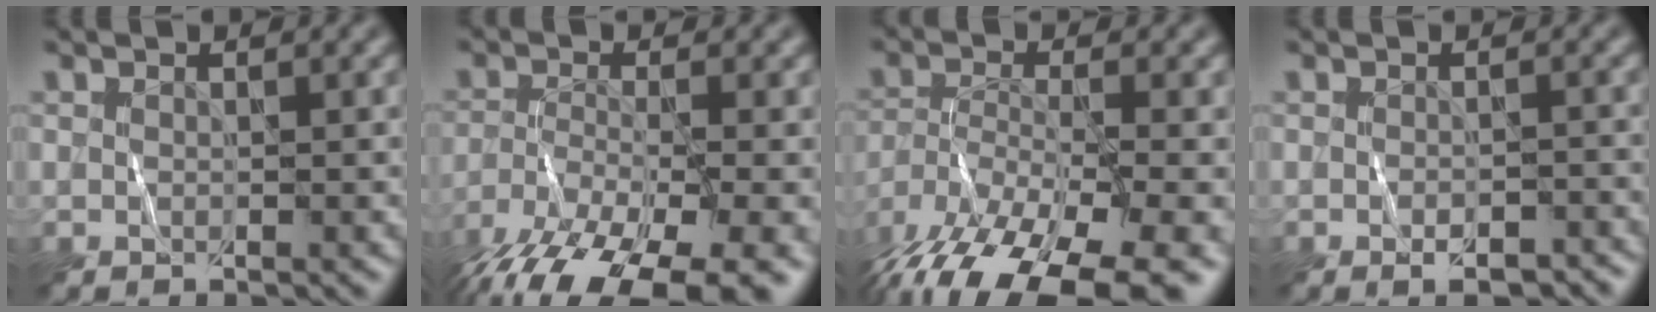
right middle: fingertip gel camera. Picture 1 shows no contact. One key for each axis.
{"total": 11.8, "fx": -8.7, "fy": 3.1, "fz": 7.3, "tx": -0.136, "ty": -0.034, "tz": -0.141}
{"total": 15.4, "fx": -11.1, "fy": 4.9, "fz": 9.5, "tx": -0.193, "ty": -0.051, "tz": -0.162}
{"total": 3.3, "fx": -2.1, "fy": 1.2, "fz": 2.3, "tx": -0.034, "ty": -0.003, "tz": -0.020}